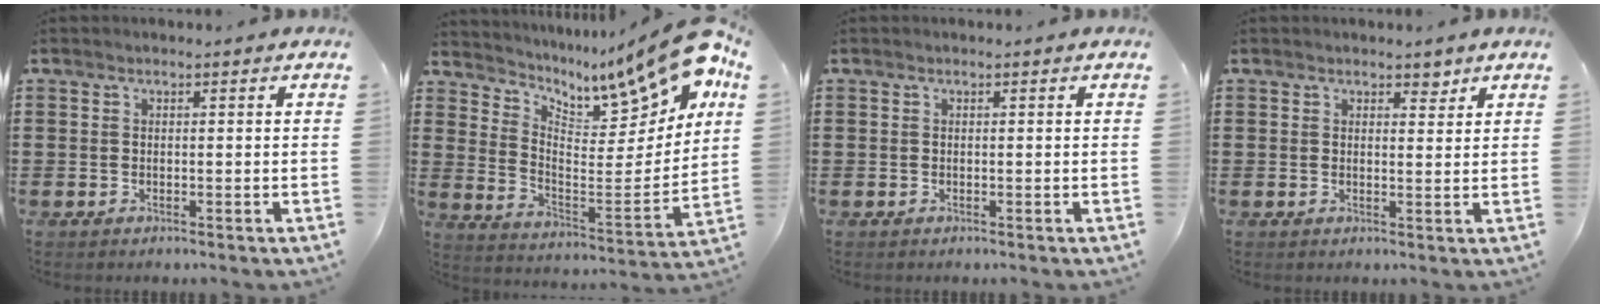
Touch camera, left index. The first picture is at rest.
{"total": 12.3, "force": [10.1, 3.2, 6.3], "torque": [-0.098, -0.094, 0.161]}
{"total": 0.0}
{"total": 2.5, "force": [2.0, 1.1, 1.0], "torque": [-0.008, 0.000, 0.033]}